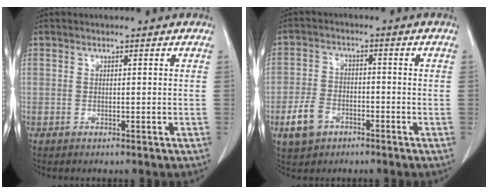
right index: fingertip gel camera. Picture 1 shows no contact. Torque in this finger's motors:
{"motor_torque": [-0.24, -0.07, -0.34, -0.21]}